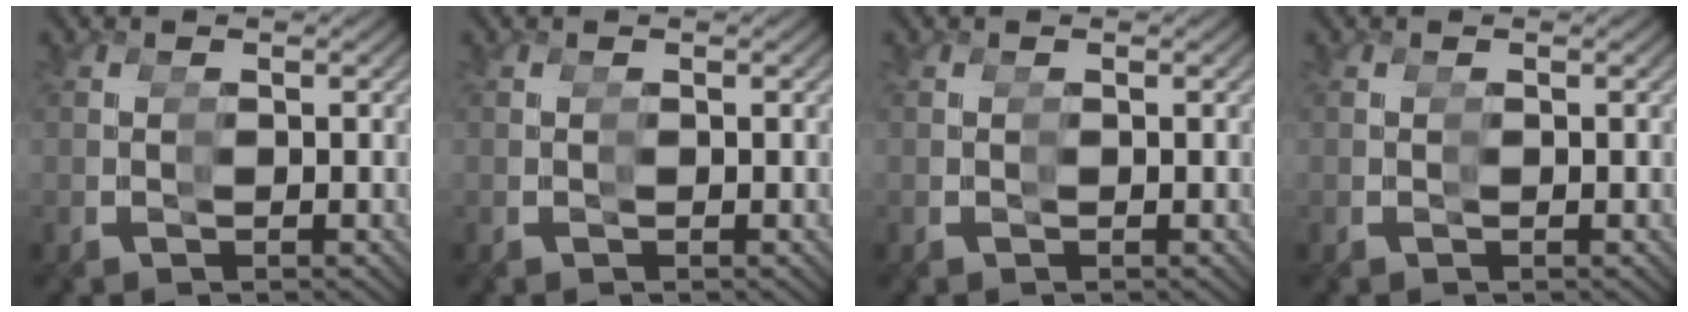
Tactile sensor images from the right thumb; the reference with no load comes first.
{"total": 0.0}
{"total": 0.0}
{"total": 0.0}